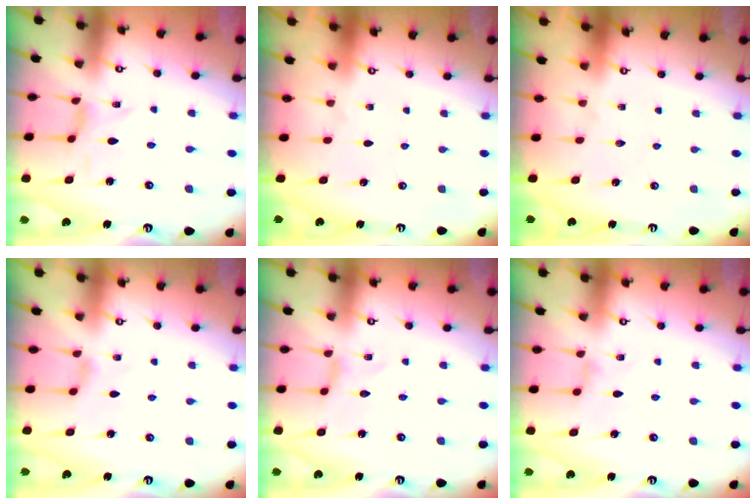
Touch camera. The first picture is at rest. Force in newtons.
{"total": 0.0}
{"total": 0.0}
{"total": 2.4, "press": 2.3, "slide": 0.5}
{"total": 0.0}
{"total": 0.8, "press": 0.7, "slide": 0.3}